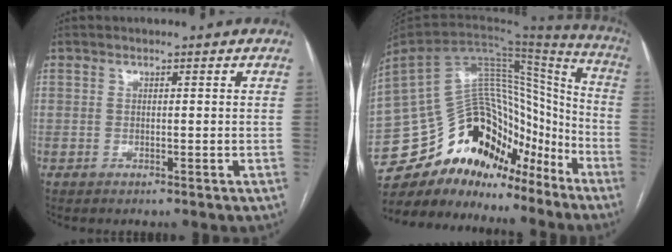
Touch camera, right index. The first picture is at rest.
{"total": 22.5, "force": [-16.3, 11.3, 10.7], "torque": [-0.207, 0.057, -0.265]}